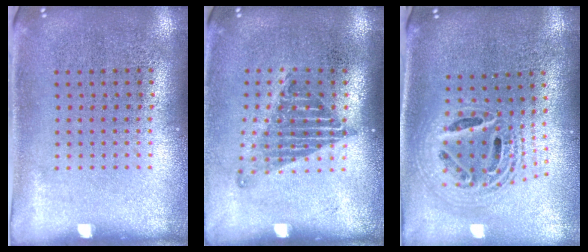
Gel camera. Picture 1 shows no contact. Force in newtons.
{"total": 1.3, "press": 1.1, "slide": 0.8}
{"total": 2.2, "press": 1.6, "slide": 1.5}